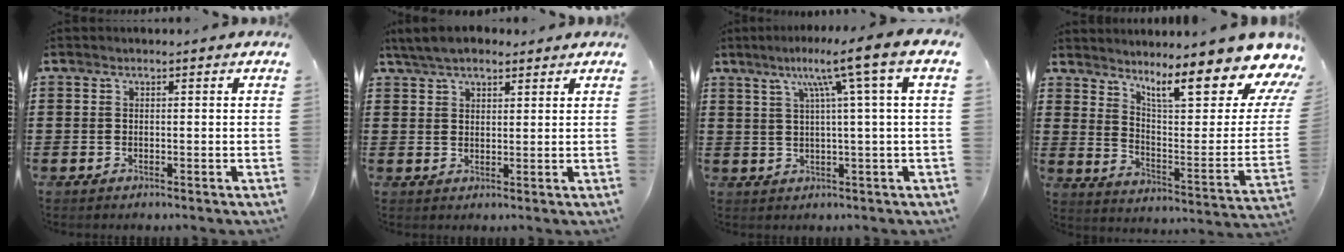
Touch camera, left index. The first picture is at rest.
{"total": 4.5, "force": [3.8, 1.5, 1.9], "torque": [-0.048, -0.001, 0.072]}
{"total": 8.3, "force": [3.2, -1.1, 7.5], "torque": [-0.146, -0.008, 0.039]}
{"total": 14.2, "force": [10.4, 2.1, 9.5], "torque": [-0.156, -0.085, 0.165]}